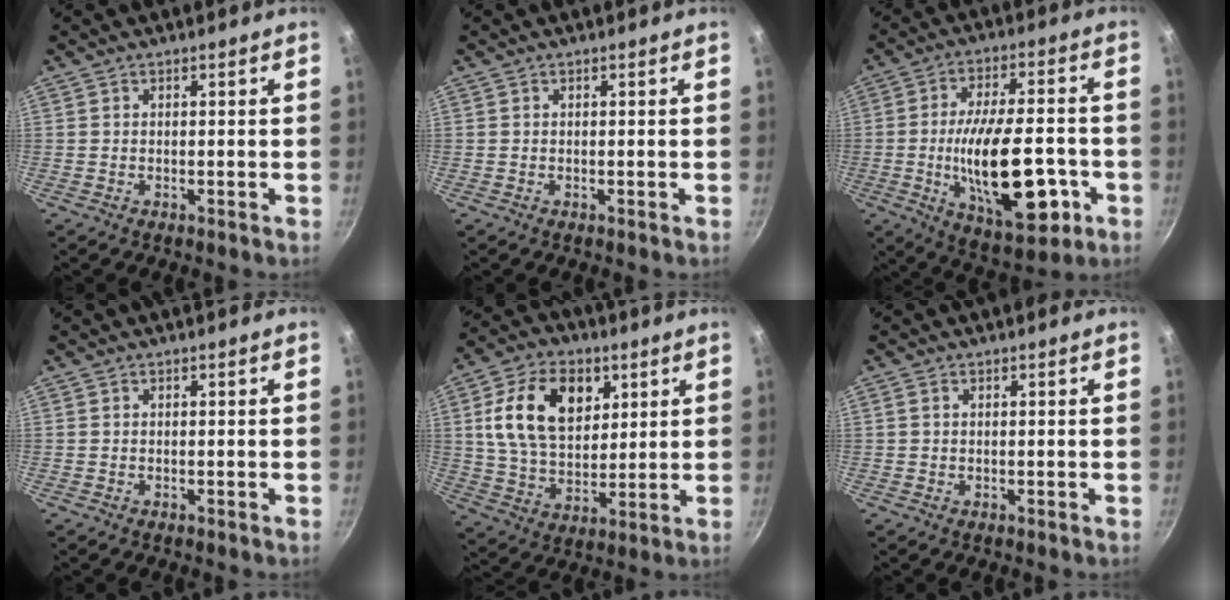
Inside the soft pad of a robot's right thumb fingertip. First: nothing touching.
{"total": 0.0}
{"total": 20.7, "force": [-5.2, 8.9, 18.0], "torque": [-0.274, 0.013, -0.072]}
{"total": 0.0}
{"total": 16.8, "force": [5.4, 11.2, 11.4], "torque": [-0.176, -0.009, 0.095]}
{"total": 0.7, "force": [0.3, 0.5, 0.5], "torque": [-0.009, 0.002, 0.006]}